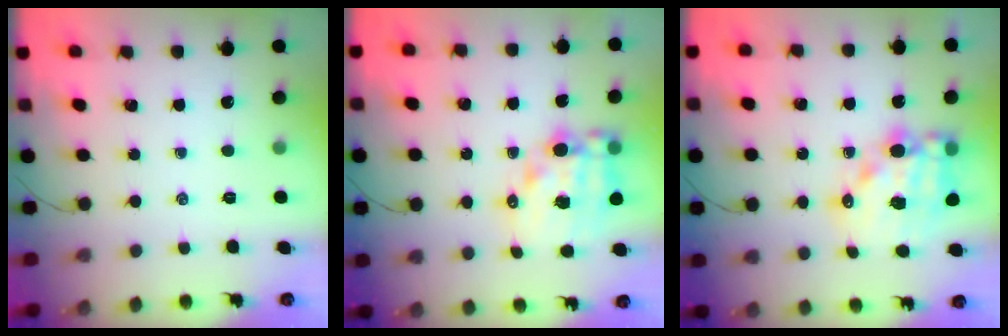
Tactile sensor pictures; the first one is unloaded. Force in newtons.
{"total": 13.7, "press": 13.3, "slide": 3.2}
{"total": 15.4, "press": 15.0, "slide": 3.2}